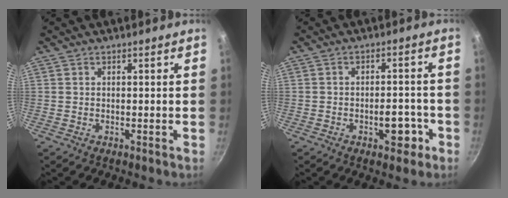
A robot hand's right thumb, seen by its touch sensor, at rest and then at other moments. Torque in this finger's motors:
{"motor_torque": [3.39, 1.63, 1.38, -1.42, 0.37]}